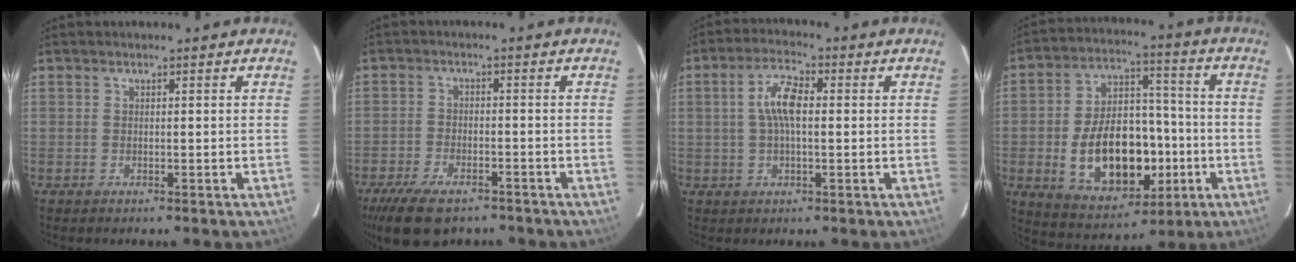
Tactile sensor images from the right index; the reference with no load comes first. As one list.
[{"total": 11.0, "force": [-8.0, 4.7, 6.0], "torque": [-0.144, -0.021, -0.137]}, {"total": 6.3, "force": [0.6, 2.3, 5.8], "torque": [-0.114, 0.014, 0.010]}, {"total": 18.9, "force": [-4.4, 11.6, 14.3], "torque": [-0.274, 0.023, -0.046]}]